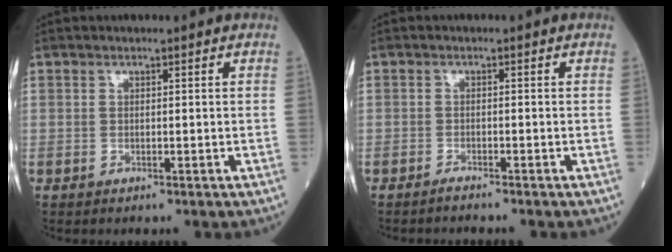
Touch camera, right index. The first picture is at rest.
{"total": 1.2, "force": [-1.2, -0.2, 0.3], "torque": [-0.008, -0.001, -0.019]}